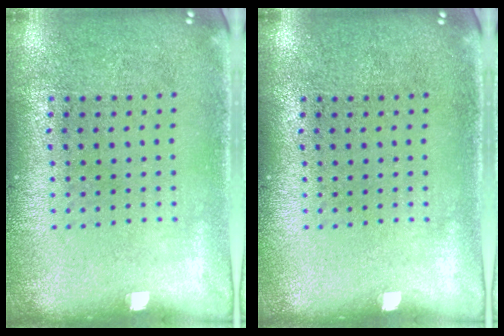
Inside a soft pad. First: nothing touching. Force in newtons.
{"total": 0.0}